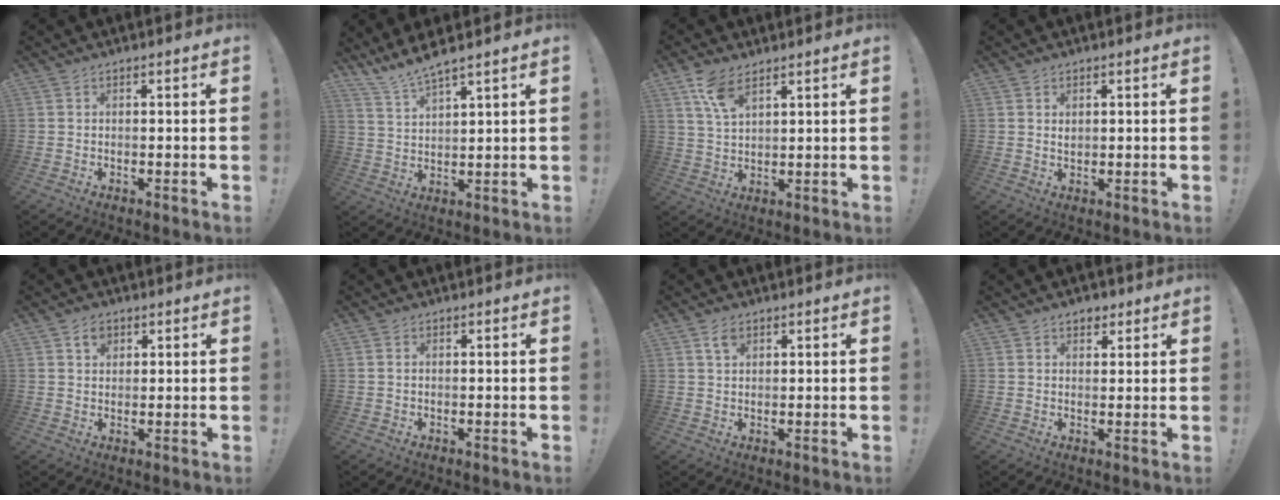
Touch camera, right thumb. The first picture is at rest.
{"total": 6.7, "force": [6.2, -0.1, 2.5], "torque": [-0.057, -0.039, 0.114]}
{"total": 7.9, "force": [5.1, 3.4, 4.9], "torque": [-0.082, -0.024, 0.094]}
{"total": 1.5, "force": [0.8, 1.1, 0.6], "torque": [-0.004, 0.000, 0.013]}
{"total": 3.7, "force": [1.8, 2.5, 2.0], "torque": [-0.029, -0.002, 0.032]}
{"total": 0.5, "force": [0.3, 0.2, 0.4], "torque": [-0.008, 0.001, 0.006]}
{"total": 3.2, "force": [1.7, 1.7, 2.2], "torque": [-0.037, -0.002, 0.030]}
{"total": 3.1, "force": [1.9, 2.3, 1.0], "torque": [0.005, -0.008, 0.029]}